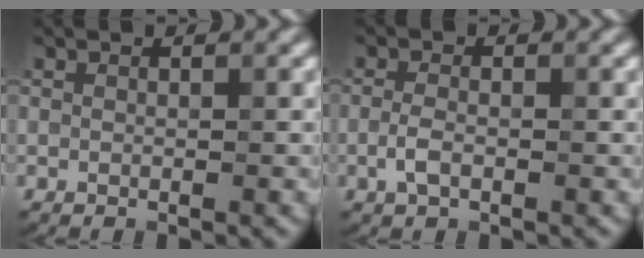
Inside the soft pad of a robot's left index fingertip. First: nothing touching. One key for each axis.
{"total": 1.8, "fx": -0.7, "fy": 0.7, "fz": 1.5, "tx": -0.037, "ty": 0.006, "tz": -0.016}